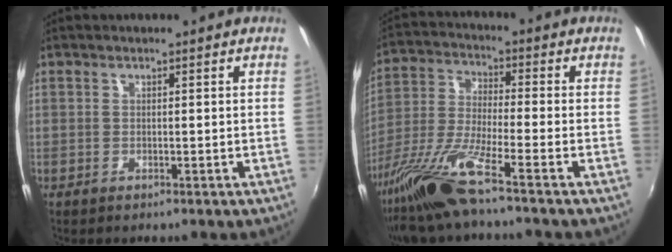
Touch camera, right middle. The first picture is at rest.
{"total": 14.1, "force": [-11.0, -0.5, 8.9], "torque": [-0.191, -0.029, -0.214]}